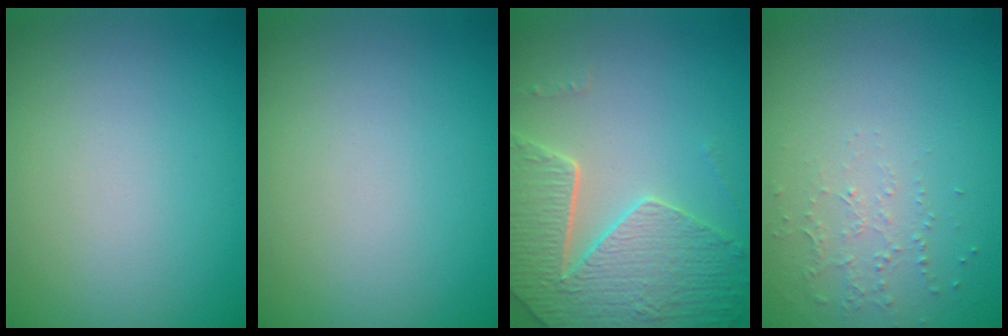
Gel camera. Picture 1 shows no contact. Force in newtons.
{"total": 0.0}
{"total": 6.5, "press": 5.2, "slide": 3.8}
{"total": 1.0, "press": 0.6, "slide": 0.8}